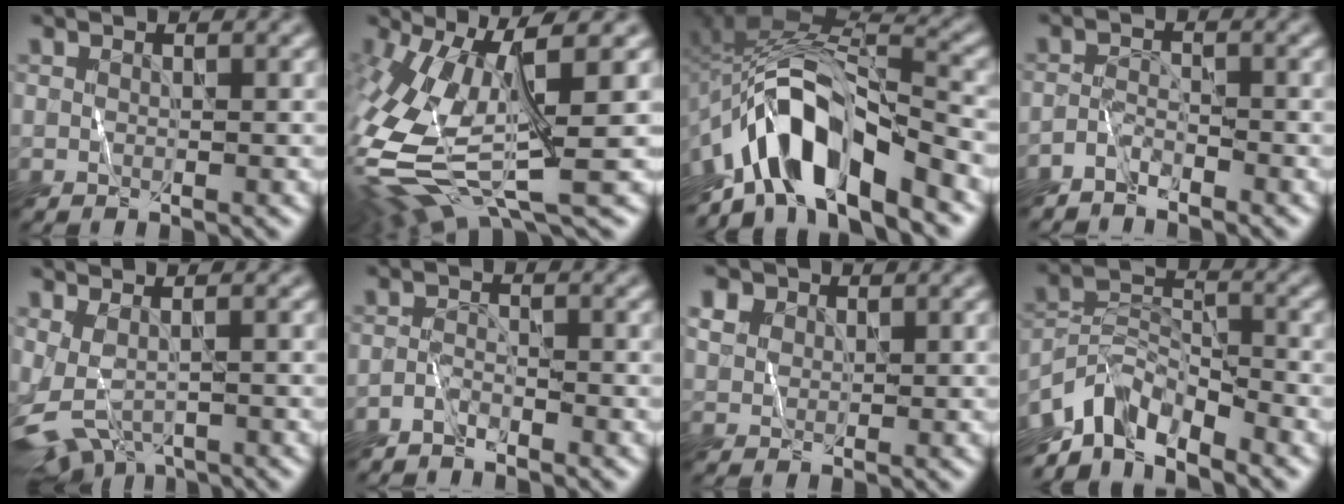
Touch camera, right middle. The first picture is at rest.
{"total": 11.5, "force": [-0.7, 3.7, 10.9], "torque": [-0.249, -0.015, -0.004]}
{"total": 10.5, "force": [-6.1, 3.8, 7.7], "torque": [-0.122, 0.013, -0.113]}
{"total": 1.7, "force": [-1.6, 0.3, 0.6], "torque": [-0.017, 0.006, -0.037]}
{"total": 3.4, "force": [-1.3, 1.7, 2.7], "torque": [-0.060, -0.027, -0.017]}
{"total": 1.4, "force": [-1.3, 0.2, 0.5], "torque": [-0.015, 0.005, -0.030]}
{"total": 2.2, "force": [1.1, 1.7, 0.7], "torque": [-0.020, 0.009, 0.014]}
{"total": 6.6, "force": [-5.0, 2.7, 3.4], "torque": [-0.053, -0.003, -0.105]}